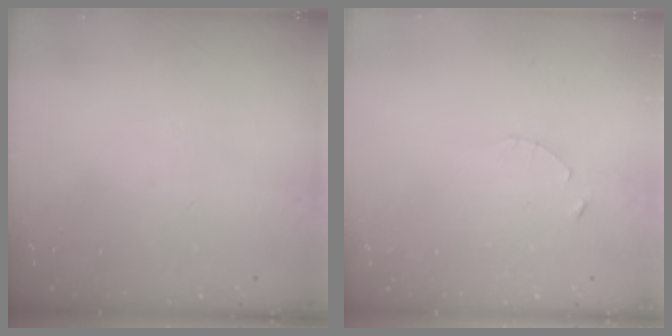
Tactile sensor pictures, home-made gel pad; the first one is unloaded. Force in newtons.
{"total": 1.0, "press": 1.0, "slide": 0.2}